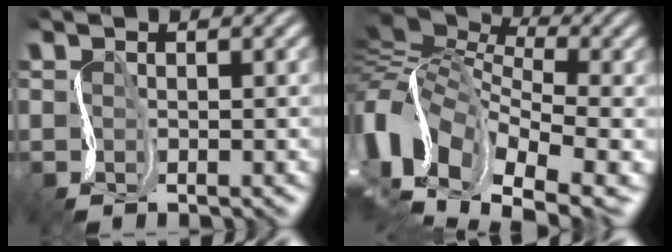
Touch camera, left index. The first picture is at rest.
{"total": 14.3, "force": [-1.3, 8.9, 11.1], "torque": [-0.243, 0.003, 0.000]}